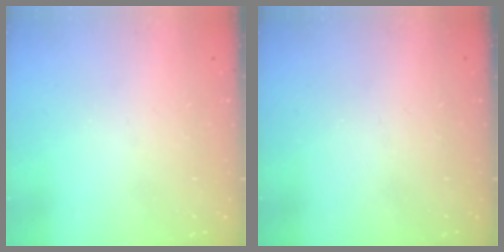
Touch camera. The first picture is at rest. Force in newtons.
{"total": 0.0}